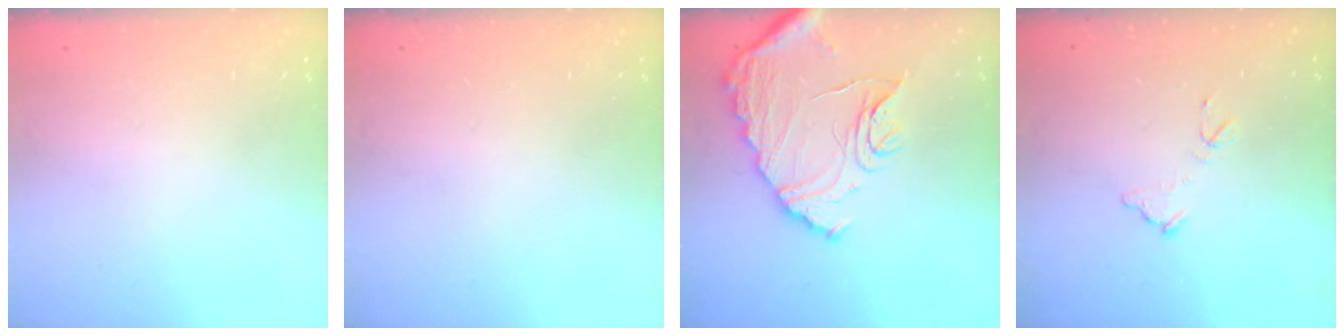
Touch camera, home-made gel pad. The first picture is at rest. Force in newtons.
{"total": 0.0}
{"total": 15.0, "press": 15.0, "slide": 0.5}
{"total": 6.9, "press": 6.9, "slide": 0.4}